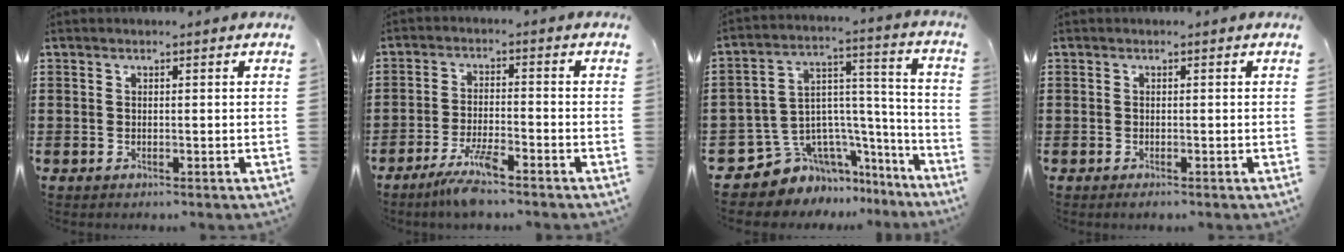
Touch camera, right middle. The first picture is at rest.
{"total": 5.4, "force": [-3.9, 0.6, 3.6], "torque": [-0.078, -0.009, -0.074]}
{"total": 7.3, "force": [-5.0, 5.2, 1.1], "torque": [-0.055, -0.018, -0.090]}
{"total": 0.5, "force": [-0.5, 0.0, 0.3], "torque": [-0.008, -0.005, -0.007]}